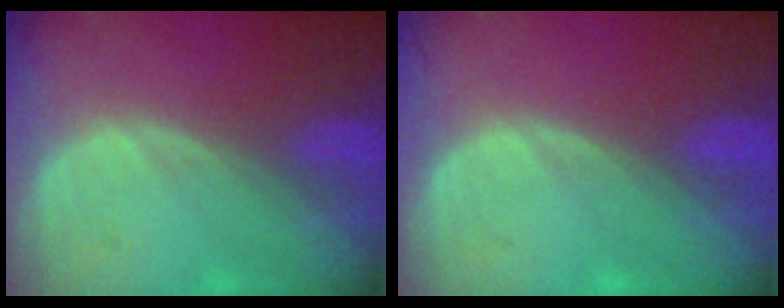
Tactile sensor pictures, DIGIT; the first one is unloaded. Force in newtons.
{"total": 0.0}